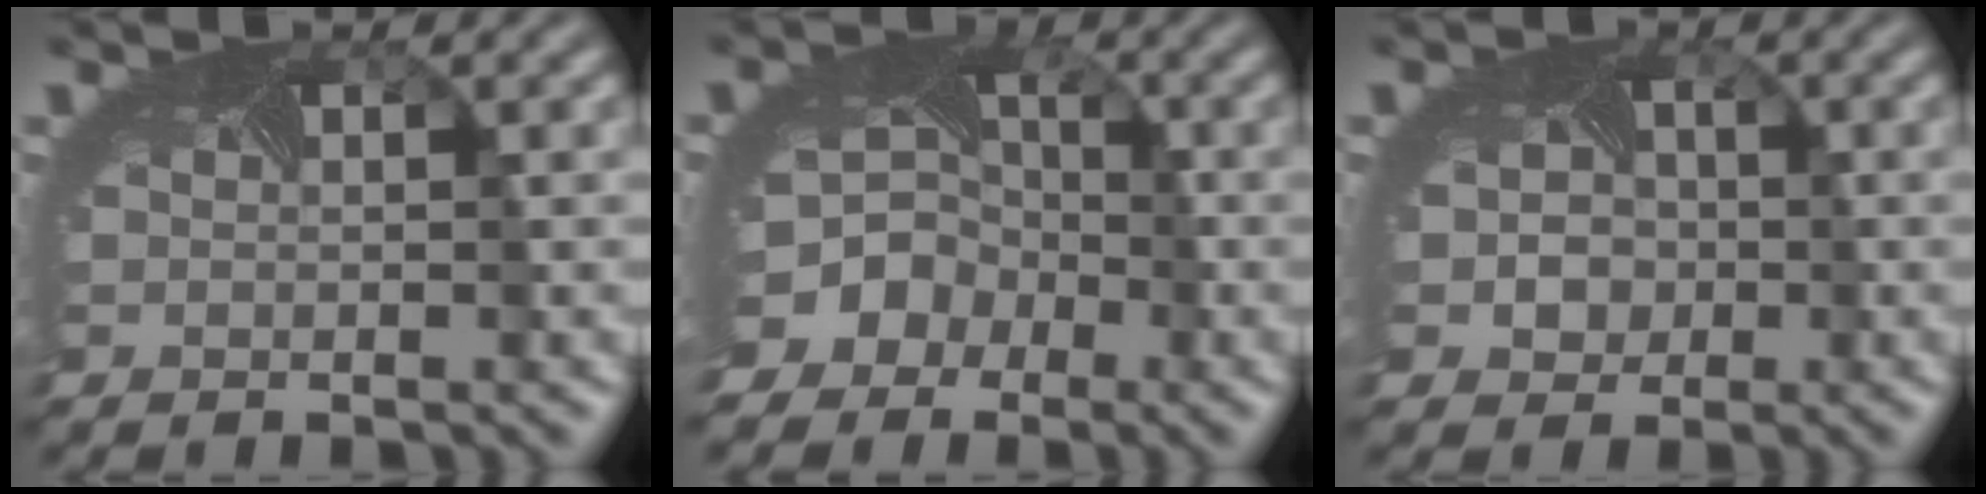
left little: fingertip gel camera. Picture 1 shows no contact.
{"total": 9.2, "force": [-3.8, 7.8, 3.0], "torque": [-0.062, -0.015, -0.077]}
{"total": 4.3, "force": [-0.6, 3.8, 1.9], "torque": [-0.009, 0.004, -0.020]}